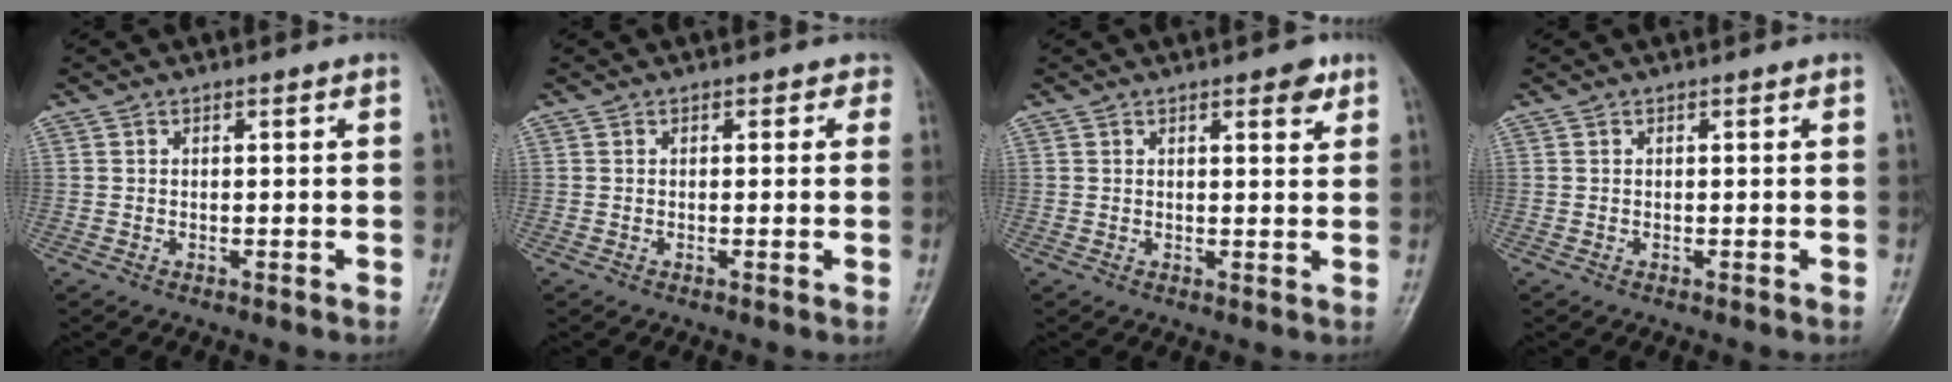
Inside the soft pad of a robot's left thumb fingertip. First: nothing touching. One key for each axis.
{"total": 1.8, "fx": 0.8, "fy": 1.4, "fz": 0.8, "tx": 0.019, "ty": 0.002, "tz": -0.001}
{"total": 3.5, "fx": 2.0, "fy": 1.4, "fz": 2.4, "tx": -0.018, "ty": -0.008, "tz": 0.023}
{"total": 0.0}